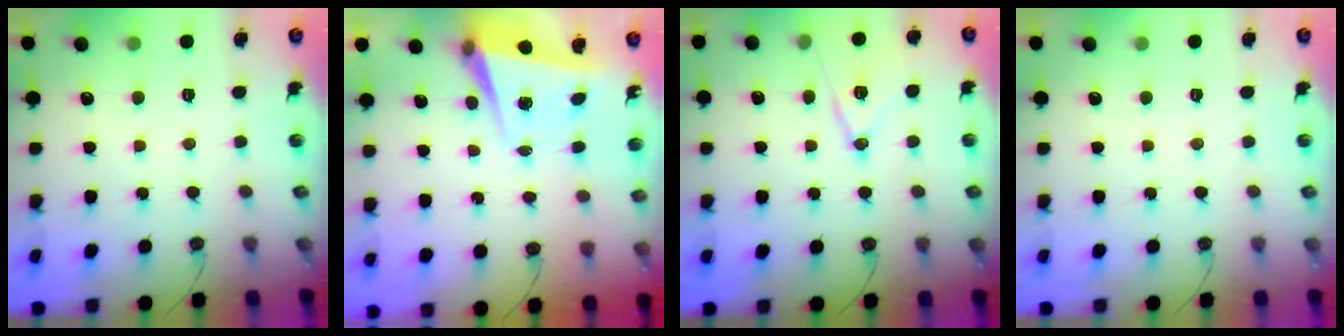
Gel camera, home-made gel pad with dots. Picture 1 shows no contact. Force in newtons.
{"total": 5.3, "press": 5.1, "slide": 1.4}
{"total": 12.5, "press": 12.0, "slide": 3.4}
{"total": 0.0}